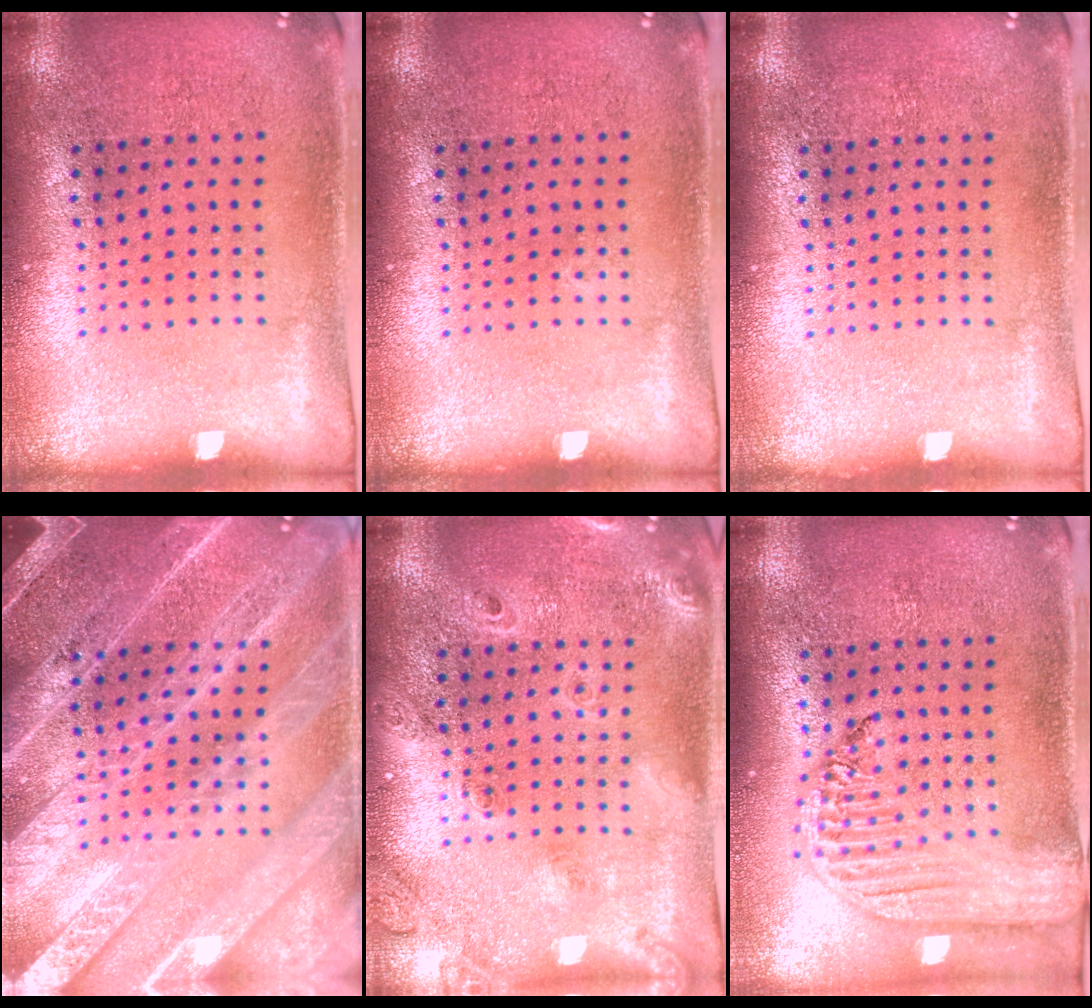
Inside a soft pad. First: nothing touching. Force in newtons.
{"total": 0.0}
{"total": 0.0}
{"total": 5.8, "press": 5.7, "slide": 0.6}
{"total": 1.8, "press": 1.7, "slide": 0.8}
{"total": 2.5, "press": 2.1, "slide": 1.4}